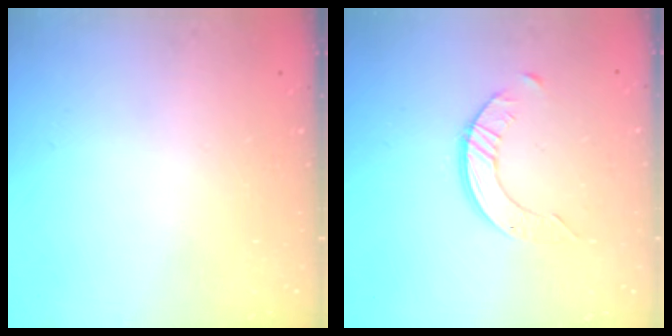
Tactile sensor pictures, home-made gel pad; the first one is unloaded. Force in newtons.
{"total": 4.2, "press": 4.2, "slide": 0.4}